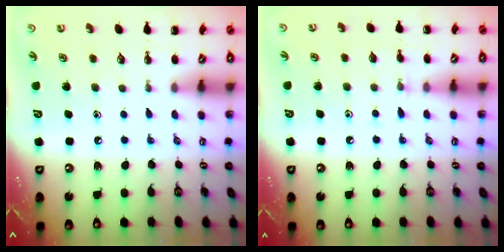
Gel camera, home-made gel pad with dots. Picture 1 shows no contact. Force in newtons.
{"total": 5.1, "press": 4.8, "slide": 1.7}